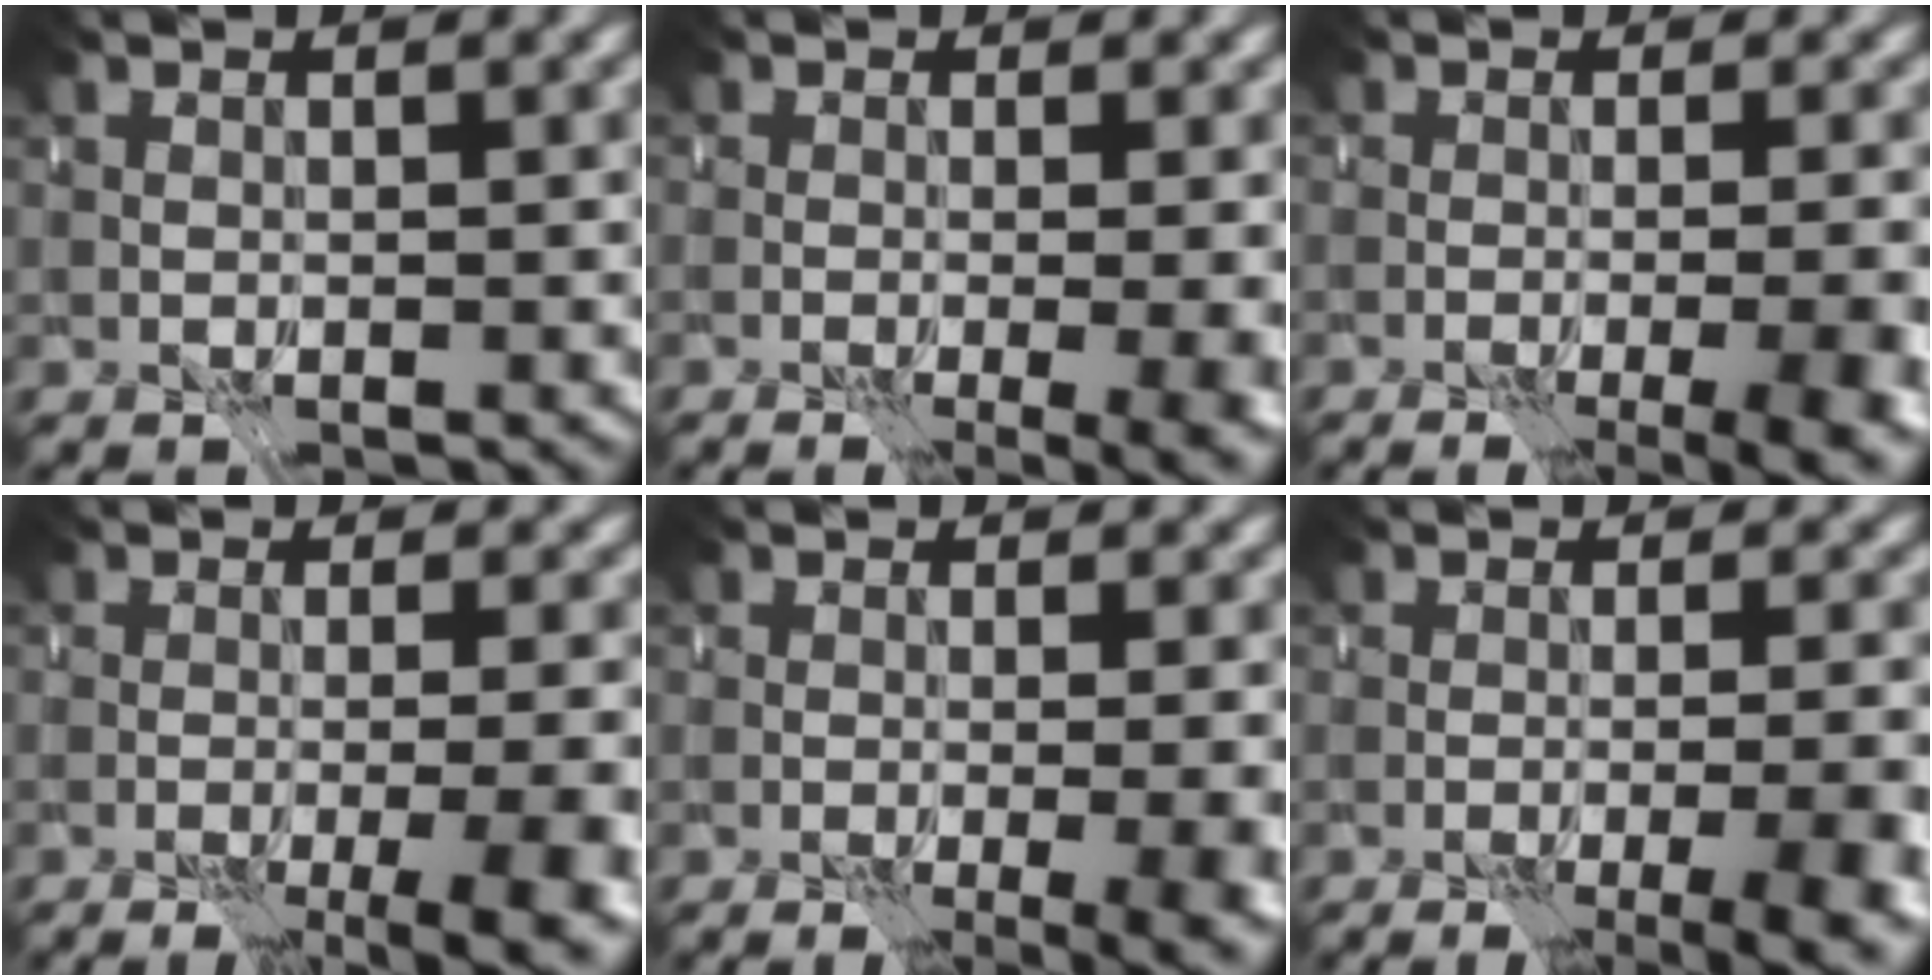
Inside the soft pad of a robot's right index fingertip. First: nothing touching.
{"total": 8.4, "force": [-1.5, 4.1, 7.2], "torque": [-0.071, -0.017, 0.013]}
{"total": 11.4, "force": [-5.9, 4.9, 8.5], "torque": [-0.075, -0.008, -0.056]}
{"total": 11.4, "force": [-5.9, 4.0, 8.9], "torque": [-0.077, -0.003, -0.047]}
{"total": 9.2, "force": [-2.7, 4.2, 7.7], "torque": [-0.074, -0.015, -0.005]}
{"total": 12.0, "force": [-7.0, 4.4, 8.7], "torque": [-0.071, -0.002, -0.069]}